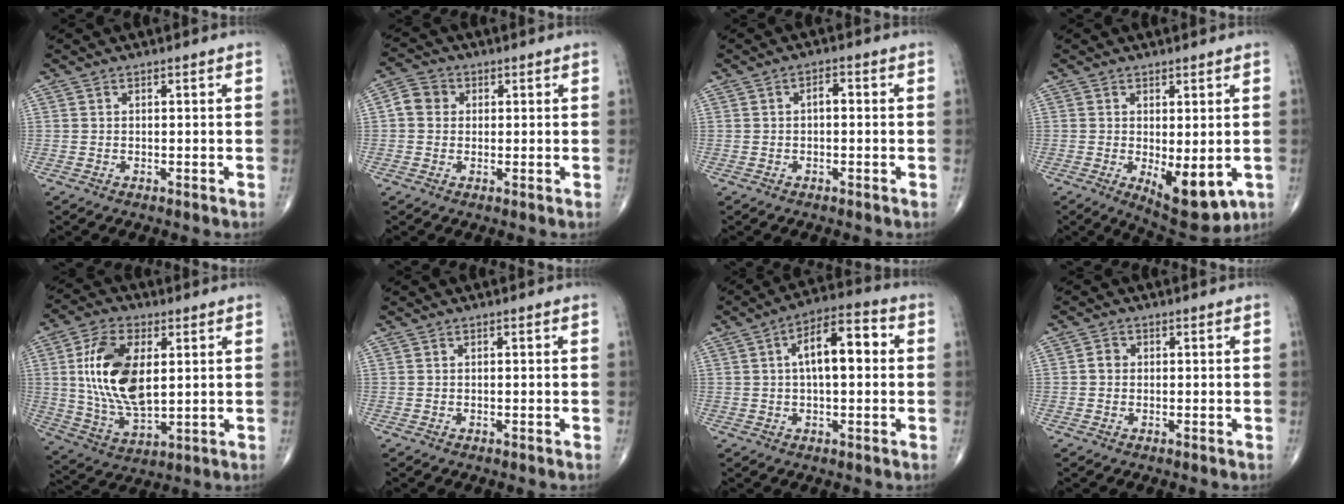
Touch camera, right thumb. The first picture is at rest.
{"total": 4.2, "force": [0.4, 3.7, 1.8], "torque": [-0.023, 0.009, 0.000]}
{"total": 2.1, "force": [0.0, 1.1, 1.7], "torque": [-0.023, 0.009, -0.005]}
{"total": 9.1, "force": [-2.0, 3.8, 8.0], "torque": [-0.098, -0.020, -0.016]}
{"total": 16.3, "force": [2.8, 8.5, 13.6], "torque": [-0.257, -0.013, 0.059]}
{"total": 0.0}
{"total": 11.1, "force": [1.7, 4.9, 9.9], "torque": [-0.151, 0.027, 0.017]}
{"total": 1.6, "force": [0.0, 1.4, 0.8], "torque": [-0.006, 0.004, -0.004]}